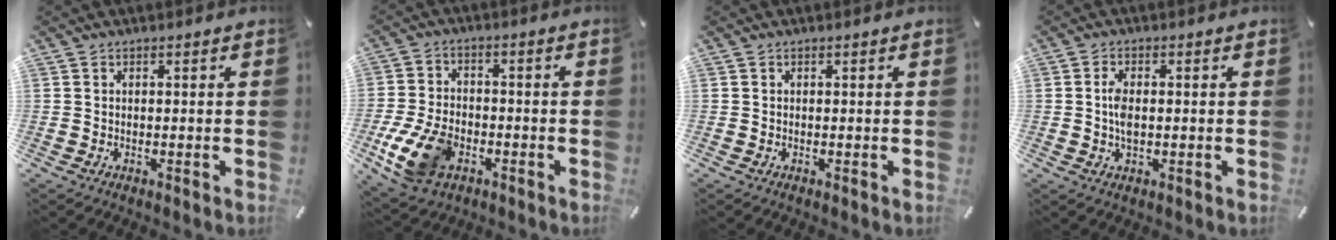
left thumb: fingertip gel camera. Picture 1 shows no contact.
{"total": 12.5, "force": [-5.0, 8.0, 8.1], "torque": [-0.174, 0.016, -0.086]}
{"total": 0.0}
{"total": 3.9, "force": [0.0, 2.0, 3.4], "torque": [-0.080, -0.001, -0.005]}